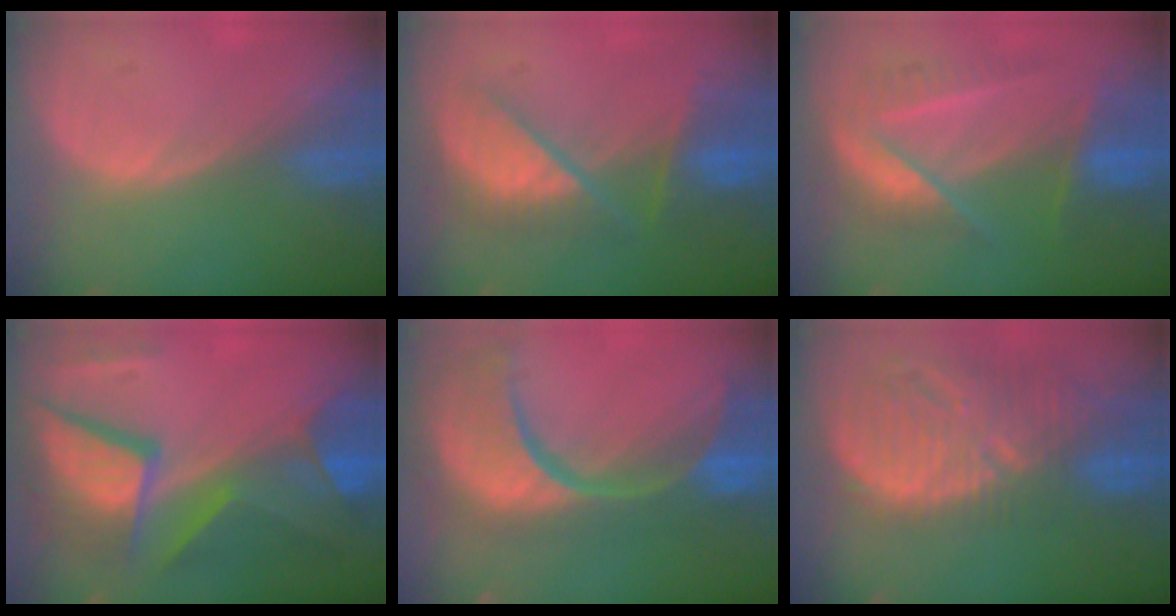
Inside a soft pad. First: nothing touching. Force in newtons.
{"total": 8.0, "press": 8.0, "slide": 0.4}
{"total": 7.8, "press": 7.6, "slide": 1.8}
{"total": 11.9, "press": 11.8, "slide": 1.1}
{"total": 14.9, "press": 11.8, "slide": 9.1}
{"total": 12.9, "press": 11.3, "slide": 6.3}